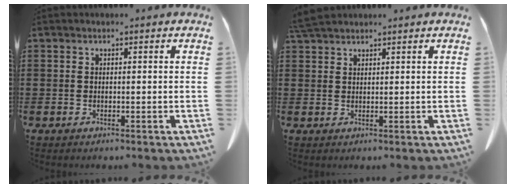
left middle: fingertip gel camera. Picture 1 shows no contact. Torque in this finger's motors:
{"motor_torque": [0.27, 0.00, 0.10, 0.05]}